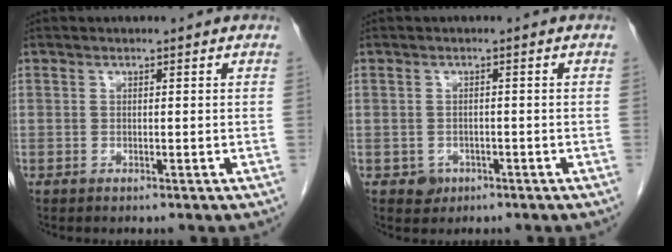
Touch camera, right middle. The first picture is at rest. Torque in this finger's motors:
{"motor_torque": [0.15, -0.02, 0.01, 0.00]}